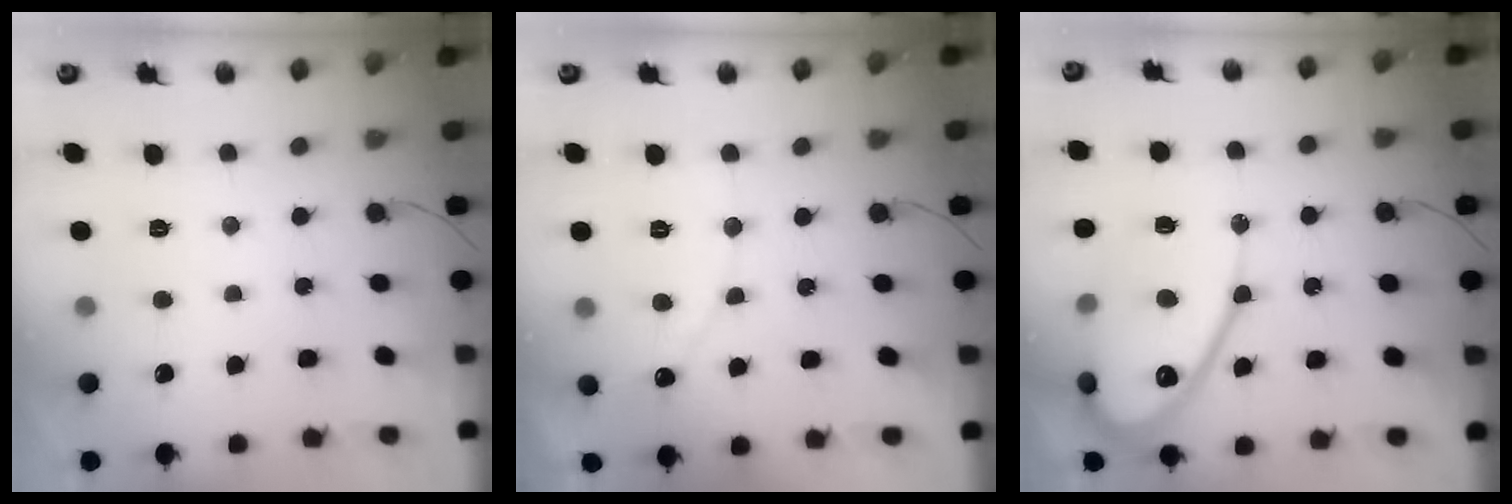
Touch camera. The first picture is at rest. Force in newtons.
{"total": 5.8, "press": 5.8, "slide": 0.2}
{"total": 15.4, "press": 15.4, "slide": 1.3}